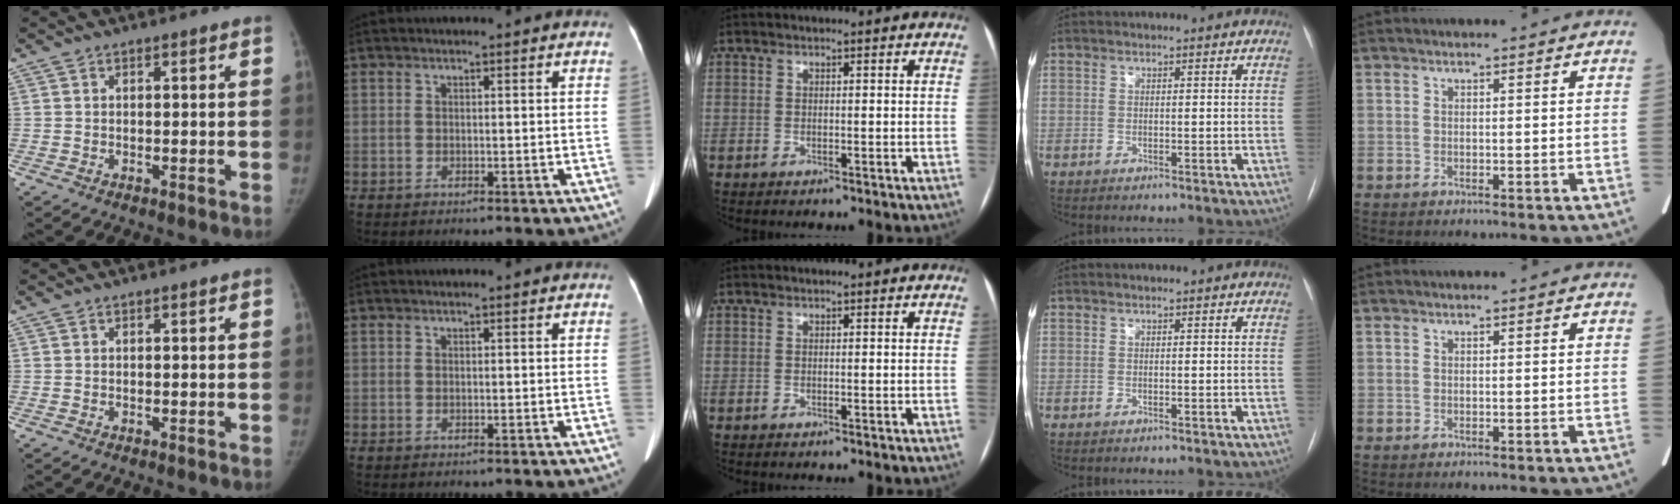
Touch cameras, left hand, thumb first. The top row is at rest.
{}